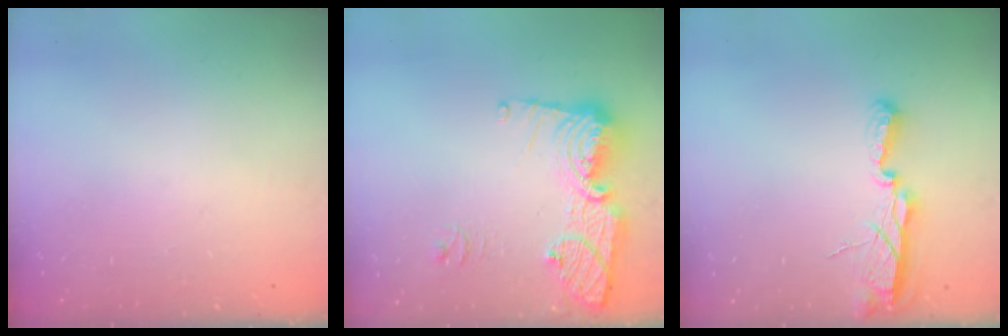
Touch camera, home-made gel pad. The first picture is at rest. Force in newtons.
{"total": 15.6, "press": 15.6, "slide": 1.3}
{"total": 9.3, "press": 8.3, "slide": 4.1}